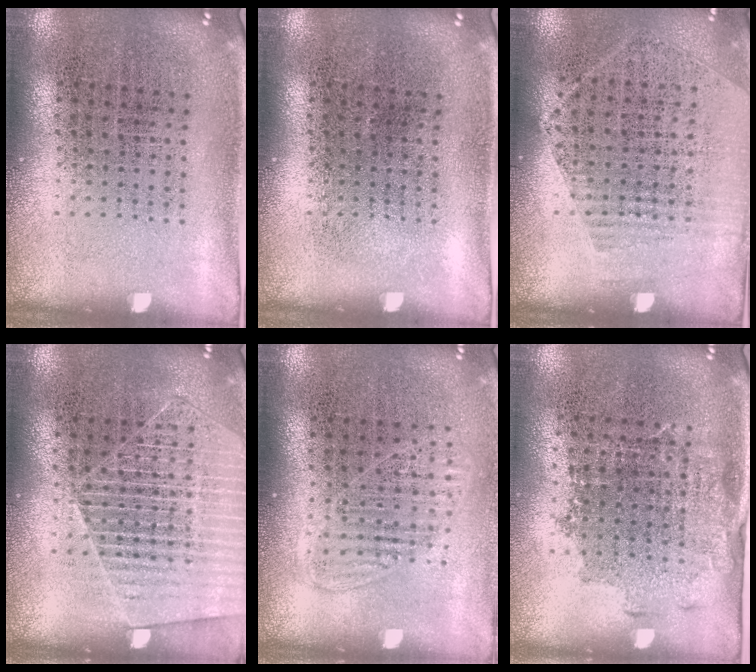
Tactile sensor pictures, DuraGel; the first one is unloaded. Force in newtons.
{"total": 0.0}
{"total": 1.3, "press": 1.0, "slide": 0.8}
{"total": 1.6, "press": 1.4, "slide": 0.7}
{"total": 1.3, "press": 1.2, "slide": 0.6}
{"total": 1.4, "press": 1.2, "slide": 0.7}